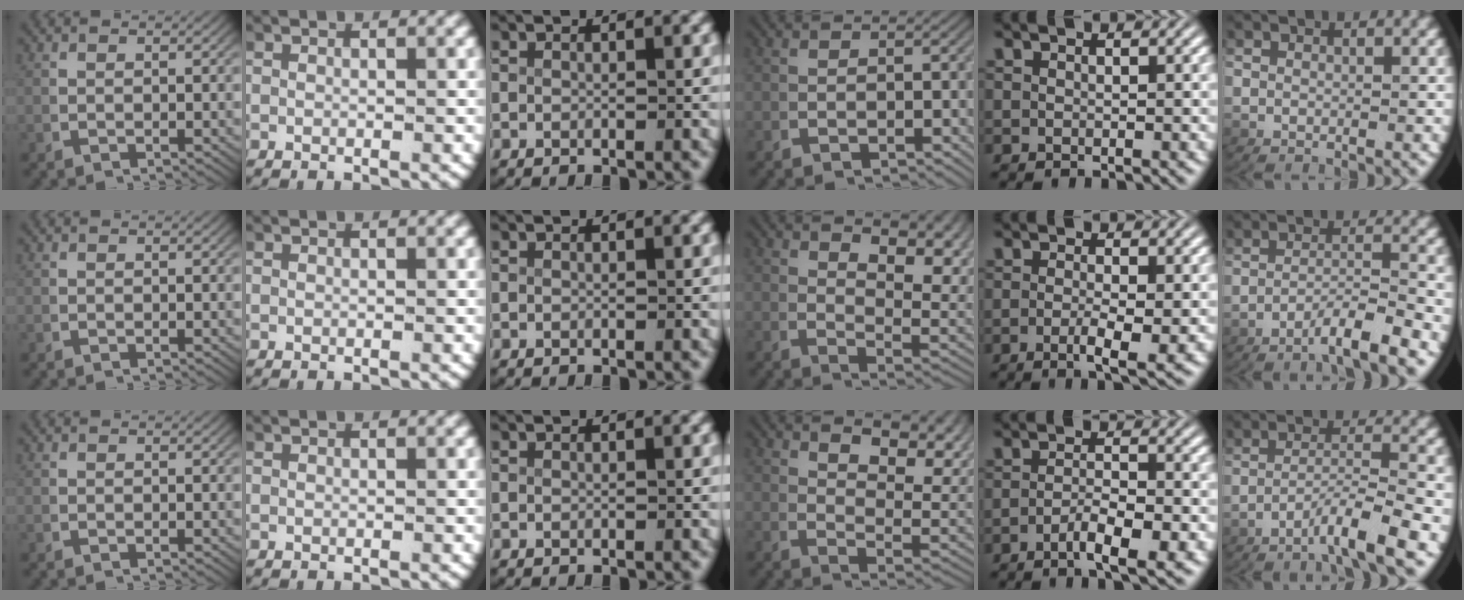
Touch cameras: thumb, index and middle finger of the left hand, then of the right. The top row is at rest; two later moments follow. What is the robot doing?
{"motion": "lift_and_place", "object": "map"}